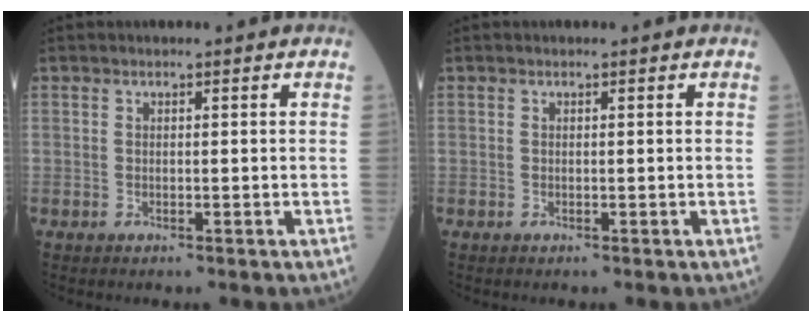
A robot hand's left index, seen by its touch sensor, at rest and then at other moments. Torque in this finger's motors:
{"motor_torque": [0.00, 0.00, 0.00, 0.01]}